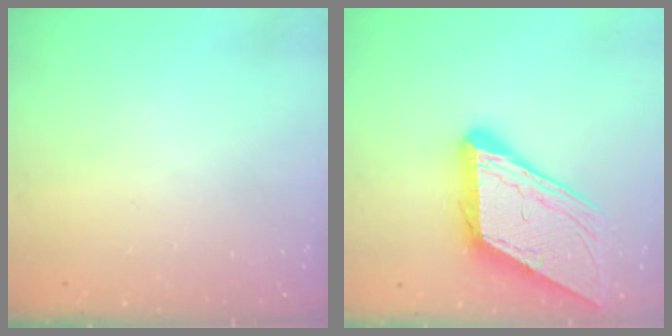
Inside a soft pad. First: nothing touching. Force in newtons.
{"total": 16.3, "press": 16.2, "slide": 1.9}